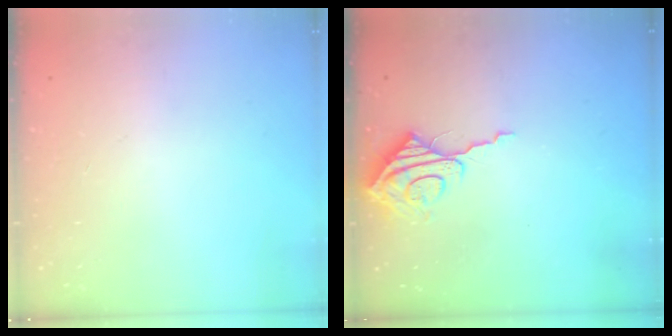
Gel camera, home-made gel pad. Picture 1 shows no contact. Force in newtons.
{"total": 9.2, "press": 9.2, "slide": 0.3}